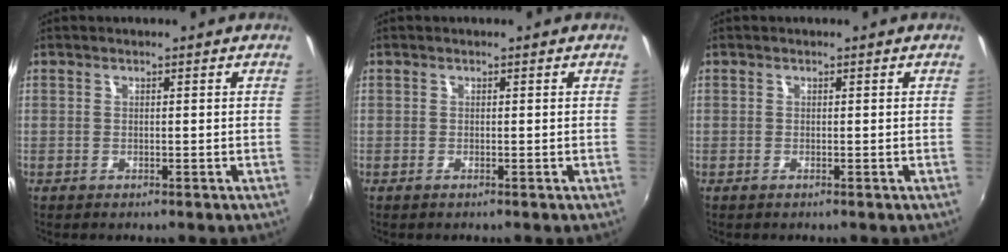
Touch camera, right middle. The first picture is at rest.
{"total": 0.0}
{"total": 0.0}